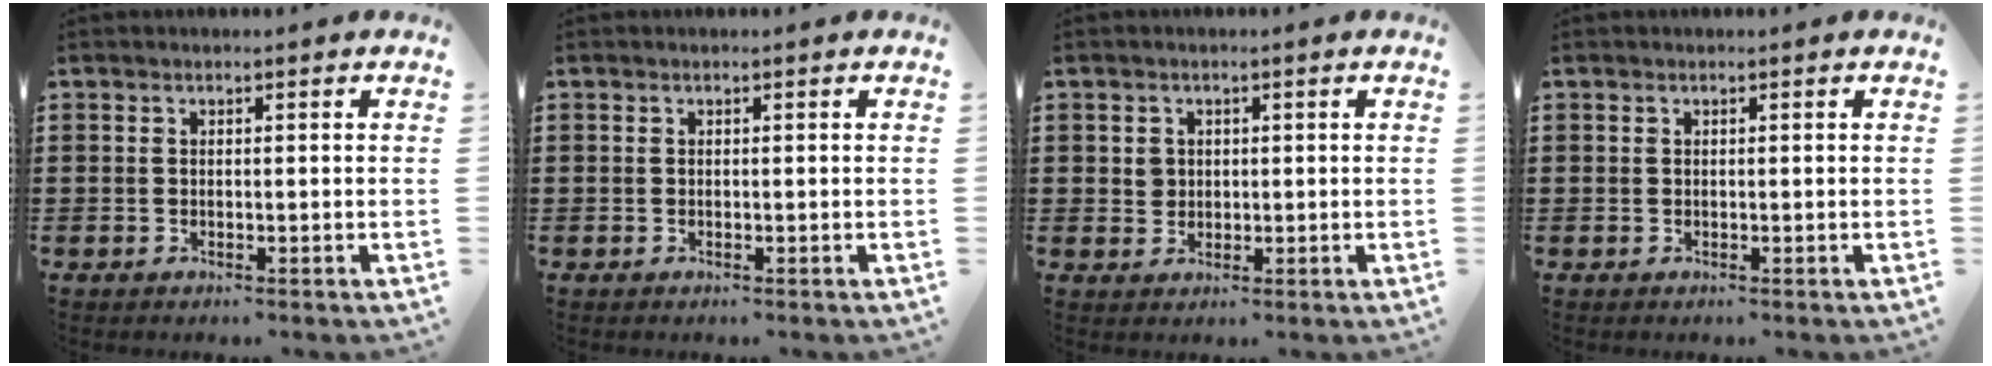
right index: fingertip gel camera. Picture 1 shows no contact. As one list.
[{"total": 0.0}, {"total": 1.8, "force": [0.5, 1.7, 0.6], "torque": [-0.017, 0.008, 0.009]}, {"total": 0.0}]